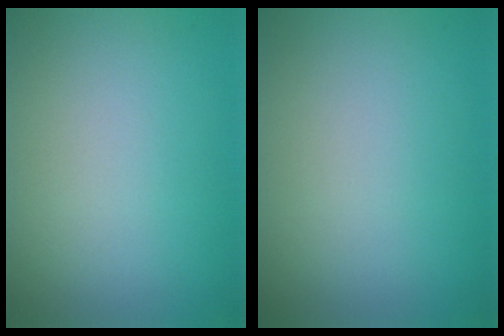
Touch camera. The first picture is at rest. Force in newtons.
{"total": 0.0}